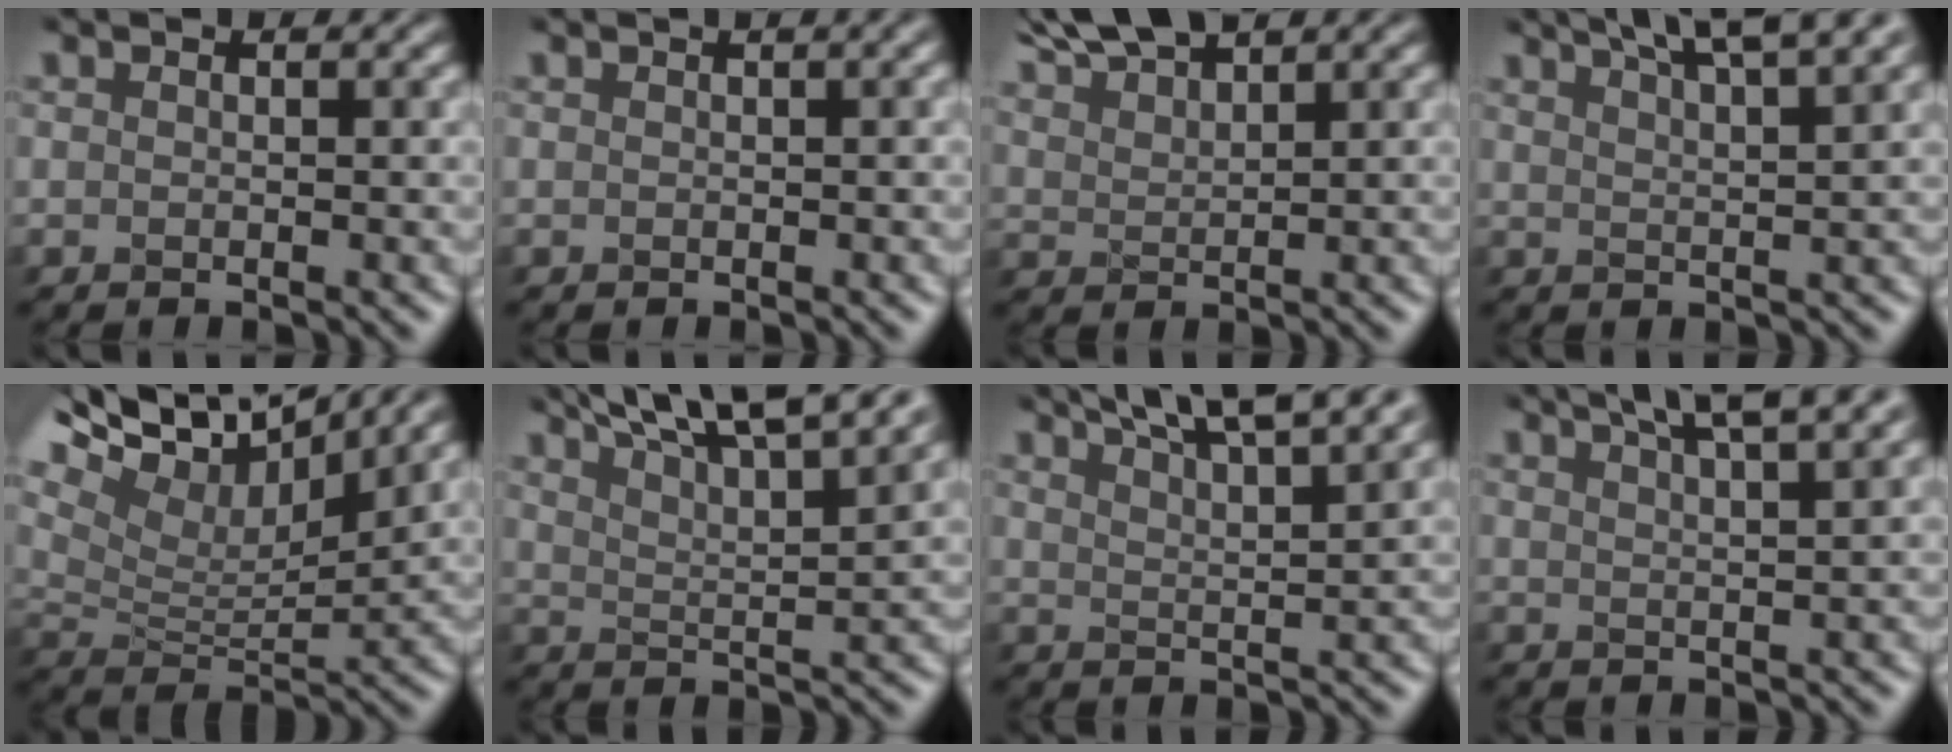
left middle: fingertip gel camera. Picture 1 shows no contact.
{"total": 2.8, "force": [1.3, 1.3, 2.1], "torque": [-0.013, 0.032, 0.009]}
{"total": 4.5, "force": [4.1, 0.5, 1.7], "torque": [-0.049, 0.017, 0.094]}
{"total": 6.6, "force": [4.9, 1.1, 4.3], "torque": [-0.050, 0.032, 0.058]}
{"total": 10.4, "force": [7.4, 3.6, 6.3], "torque": [-0.153, 0.032, 0.128]}
{"total": 9.3, "force": [7.2, 1.7, 5.6], "torque": [-0.095, 0.028, 0.092]}
{"total": 8.5, "force": [6.5, 1.6, 5.1], "torque": [-0.061, 0.032, 0.070]}
{"total": 5.8, "force": [4.3, 0.9, 3.8], "torque": [-0.044, 0.031, 0.052]}